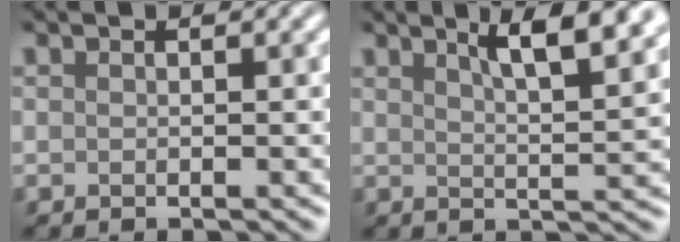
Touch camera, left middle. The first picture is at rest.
{"total": 6.5, "force": [3.8, 1.6, 5.0], "torque": [-0.048, 0.019, 0.046]}